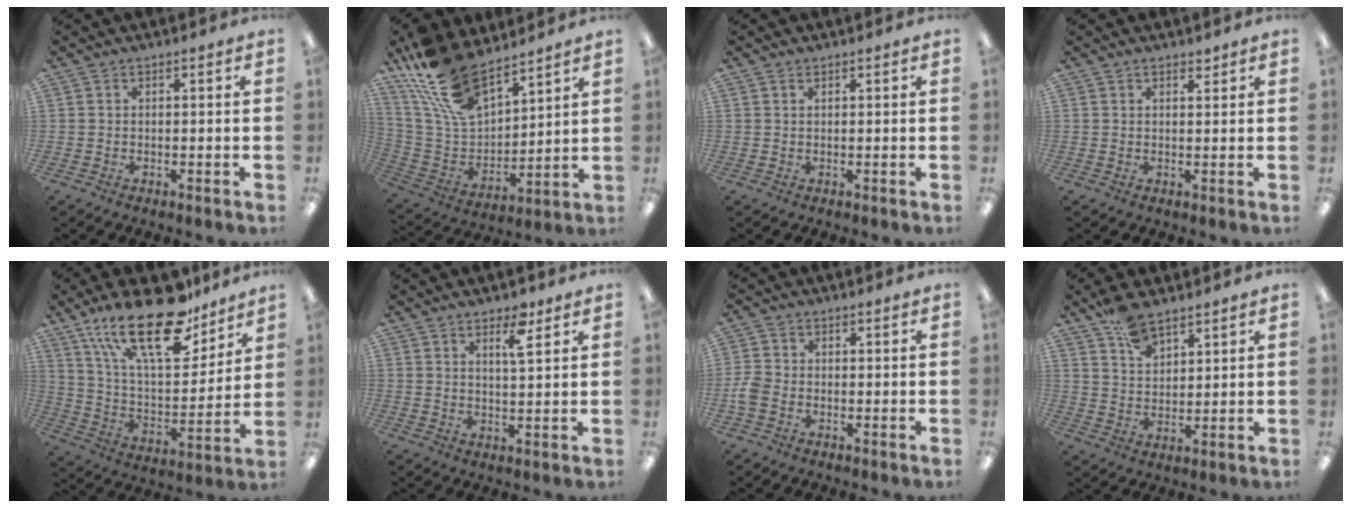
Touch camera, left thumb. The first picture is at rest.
{"total": 19.4, "force": [14.0, 8.7, 10.1], "torque": [-0.228, -0.069, 0.263]}
{"total": 0.6, "force": [0.4, 0.3, 0.3], "torque": [-0.007, 0.002, 0.007]}
{"total": 1.6, "force": [1.4, 0.7, 0.4], "torque": [-0.001, -0.005, 0.024]}
{"total": 25.0, "force": [16.5, 9.9, 15.8], "torque": [-0.277, -0.095, 0.282]}
{"total": 5.5, "force": [3.4, 1.6, 4.0], "torque": [-0.049, -0.013, 0.051]}
{"total": 3.8, "force": [-1.4, 2.8, 2.2], "torque": [-0.046, 0.006, -0.027]}
{"total": 7.7, "force": [5.7, 3.6, 3.7], "torque": [-0.072, -0.025, 0.106]}